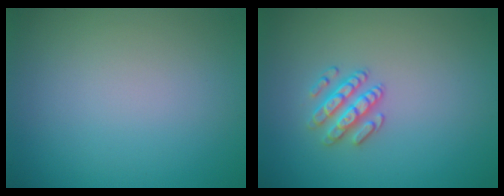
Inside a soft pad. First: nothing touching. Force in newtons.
{"total": 2.5, "press": 2.4, "slide": 0.6}